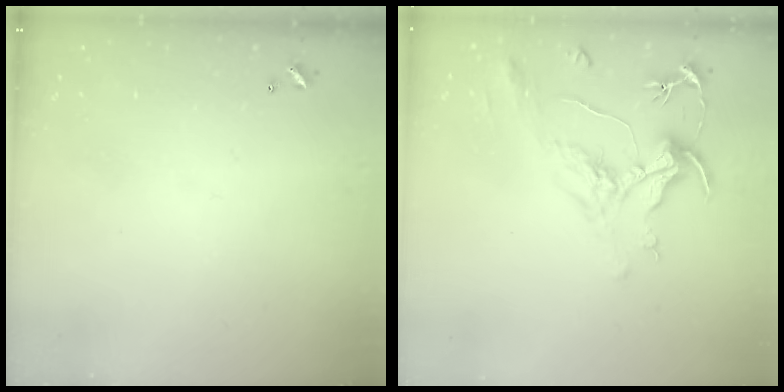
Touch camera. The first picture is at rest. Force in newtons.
{"total": 2.2, "press": 1.7, "slide": 1.3}